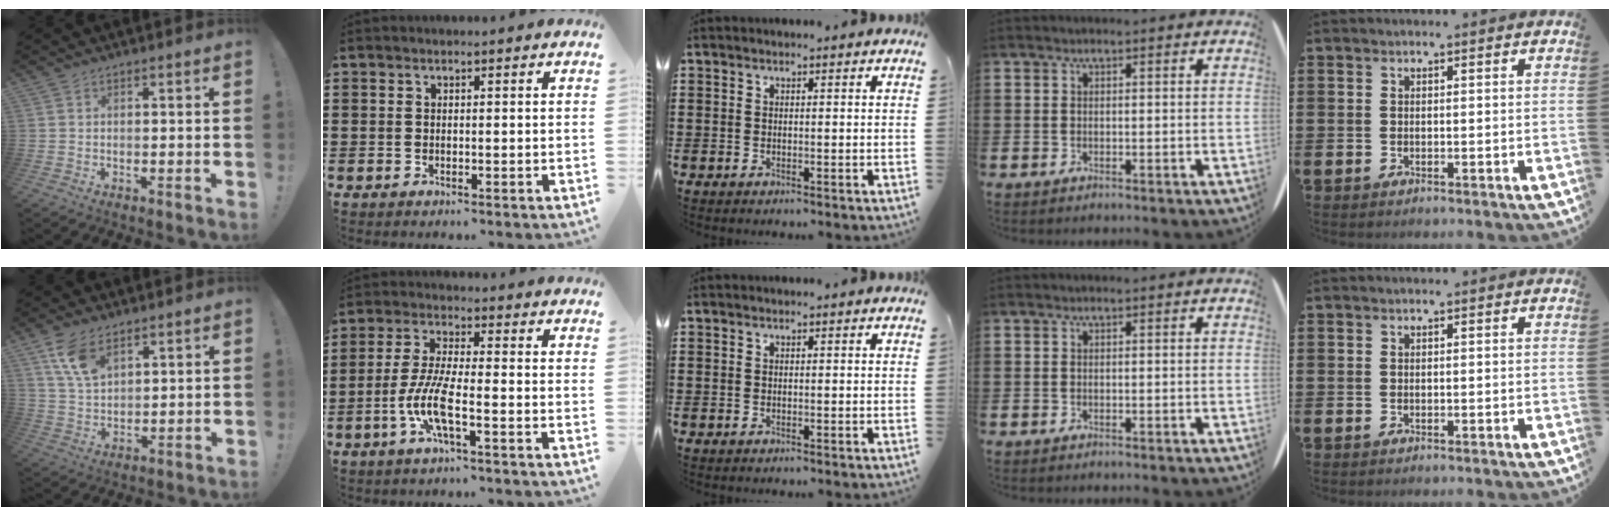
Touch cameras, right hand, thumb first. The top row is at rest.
{"thumb": {"total": 9.3, "force": [5.7, 4.9, 5.6], "torque": [-0.099, -0.021, 0.108]}, "index": {"total": 7.7, "force": [-3.1, 1.6, 6.9], "torque": [-0.162, -0.015, -0.066]}}